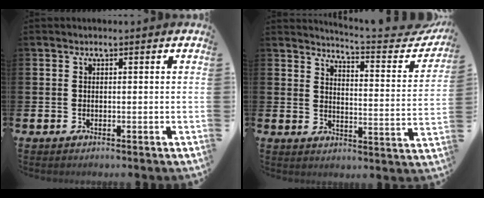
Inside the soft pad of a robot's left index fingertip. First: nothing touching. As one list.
[{"total": 4.8, "force": [4.6, -0.2, 1.4], "torque": [-0.030, -0.048, 0.068]}]